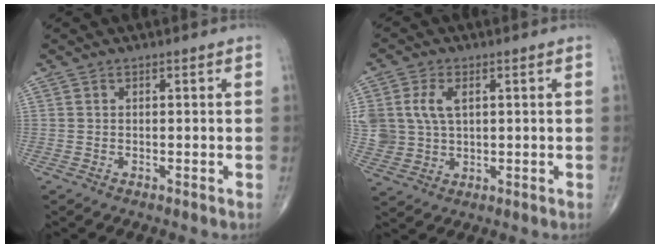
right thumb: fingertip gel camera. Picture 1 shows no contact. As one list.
[{"total": 9.8, "force": [2.2, 6.7, 6.8], "torque": [-0.154, -0.002, 0.051]}]